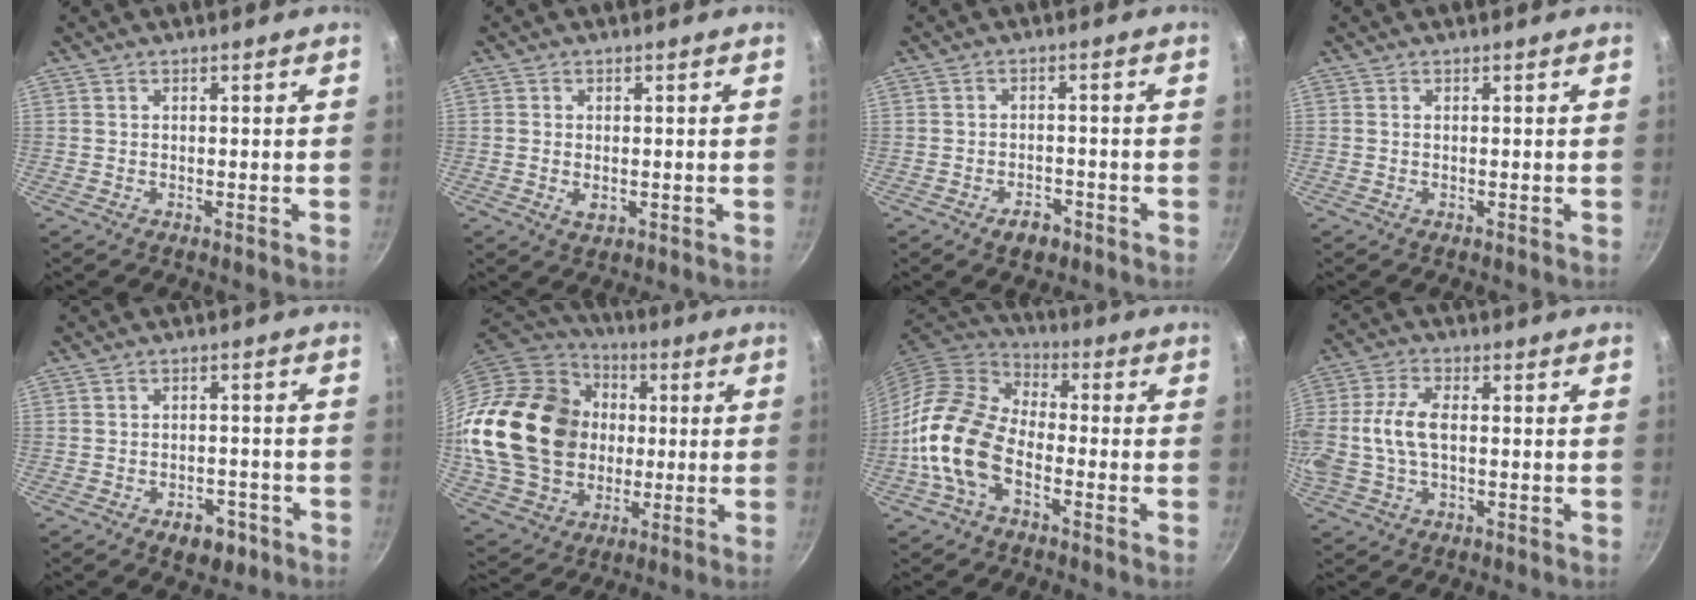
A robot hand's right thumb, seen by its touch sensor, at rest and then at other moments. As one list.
[{"total": 2.6, "force": [-0.4, 1.7, 1.9], "torque": [-0.034, -0.004, -0.005]}, {"total": 4.0, "force": [-2.4, 2.4, 2.1], "torque": [-0.020, 0.022, -0.031]}, {"total": 0.0}, {"total": 5.7, "force": [-3.1, 3.5, 3.3], "torque": [-0.023, 0.024, -0.033]}, {"total": 25.5, "force": [1.4, 20.7, 14.9], "torque": [-0.250, 0.028, 0.040]}, {"total": 15.1, "force": [-5.0, 9.1, 11.0], "torque": [-0.190, 0.042, -0.116]}, {"total": 10.3, "force": [-0.4, 5.7, 8.6], "torque": [-0.183, 0.015, -0.018]}]